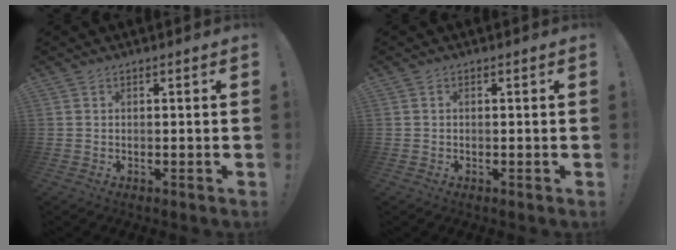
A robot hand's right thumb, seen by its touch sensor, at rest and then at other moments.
{"total": 0.0}